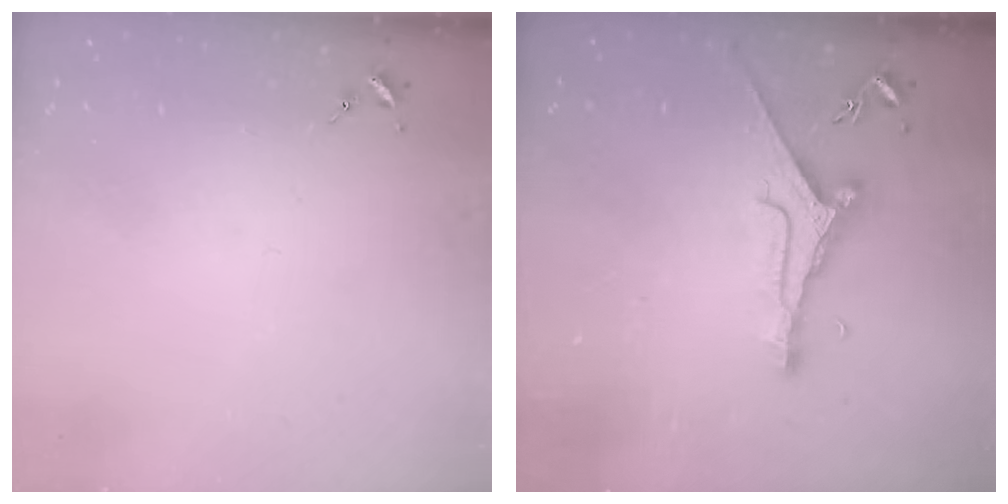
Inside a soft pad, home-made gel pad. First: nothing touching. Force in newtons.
{"total": 9.1, "press": 9.1, "slide": 0.8}